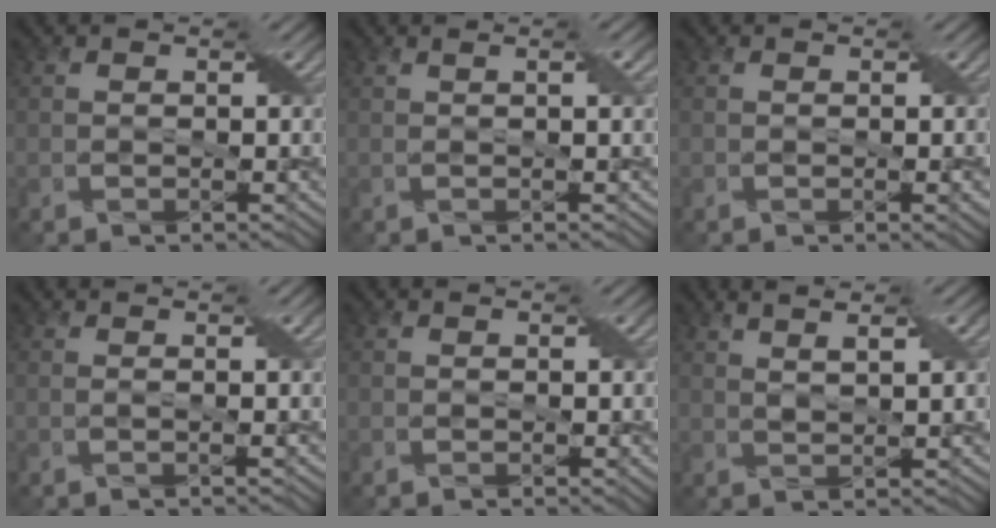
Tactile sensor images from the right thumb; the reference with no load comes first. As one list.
[{"total": 2.7, "force": [0.6, 0.3, 2.6], "torque": [-0.040, 0.009, 0.004]}, {"total": 1.0, "force": [-0.1, 0.1, 1.0], "torque": [-0.015, -0.001, -0.001]}, {"total": 1.6, "force": [0.3, 0.2, 1.6], "torque": [-0.026, 0.009, -0.002]}, {"total": 0.6, "force": [0.1, 0.1, 0.5], "torque": [-0.006, -0.001, 0.001]}, {"total": 3.5, "force": [2.1, 0.5, 2.8], "torque": [-0.041, 0.002, 0.036]}]